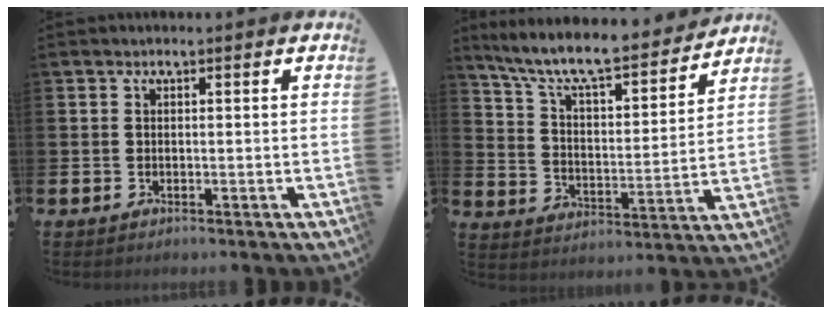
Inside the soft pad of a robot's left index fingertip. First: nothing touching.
{"total": 9.4, "force": [8.5, 1.7, 3.8], "torque": [-0.107, -0.059, 0.142]}